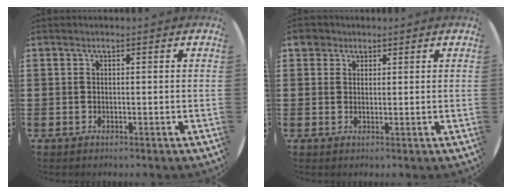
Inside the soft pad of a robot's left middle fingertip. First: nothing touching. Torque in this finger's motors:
{"motor_torque": [-0.03, 0.04, 0.00, 0.01]}